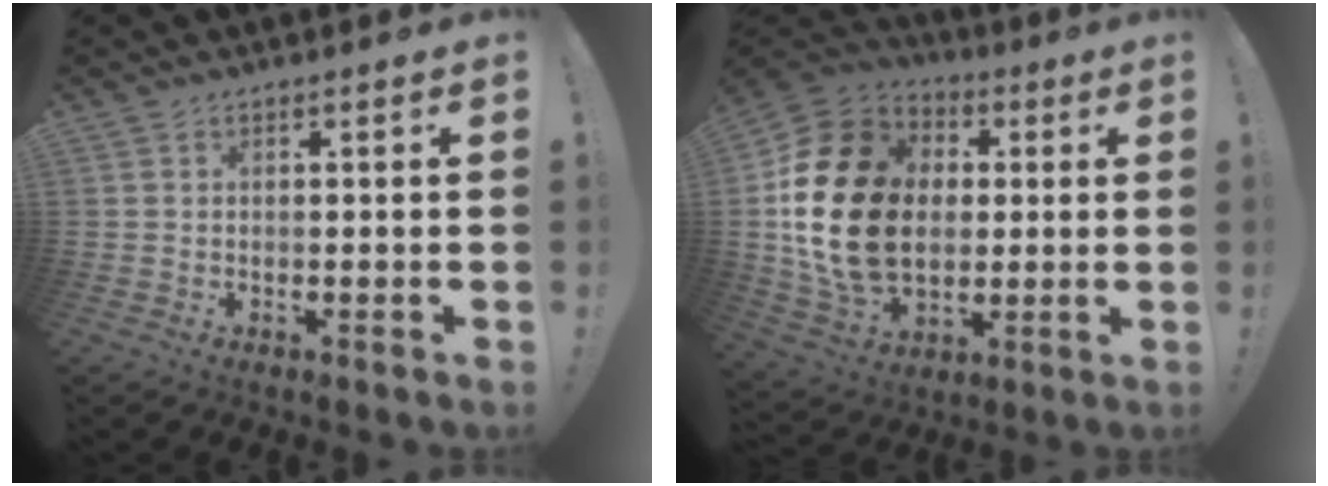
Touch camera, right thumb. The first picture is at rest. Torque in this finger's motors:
{"motor_torque": [0.70, 1.79, 1.99, 0.26, 0.73]}